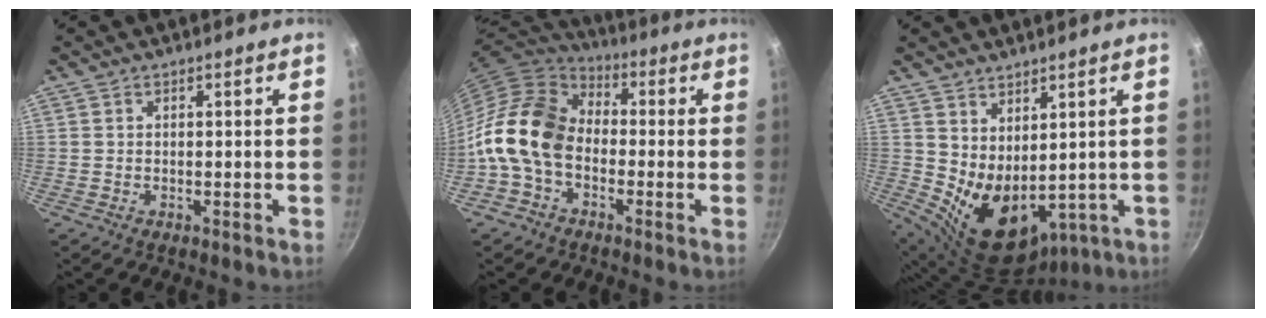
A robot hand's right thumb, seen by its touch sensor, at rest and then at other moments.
{"total": 14.8, "force": [-2.8, 10.5, 10.0], "torque": [-0.161, 0.041, -0.078]}
{"total": 12.3, "force": [1.7, 7.8, 9.3], "torque": [-0.131, -0.033, 0.064]}